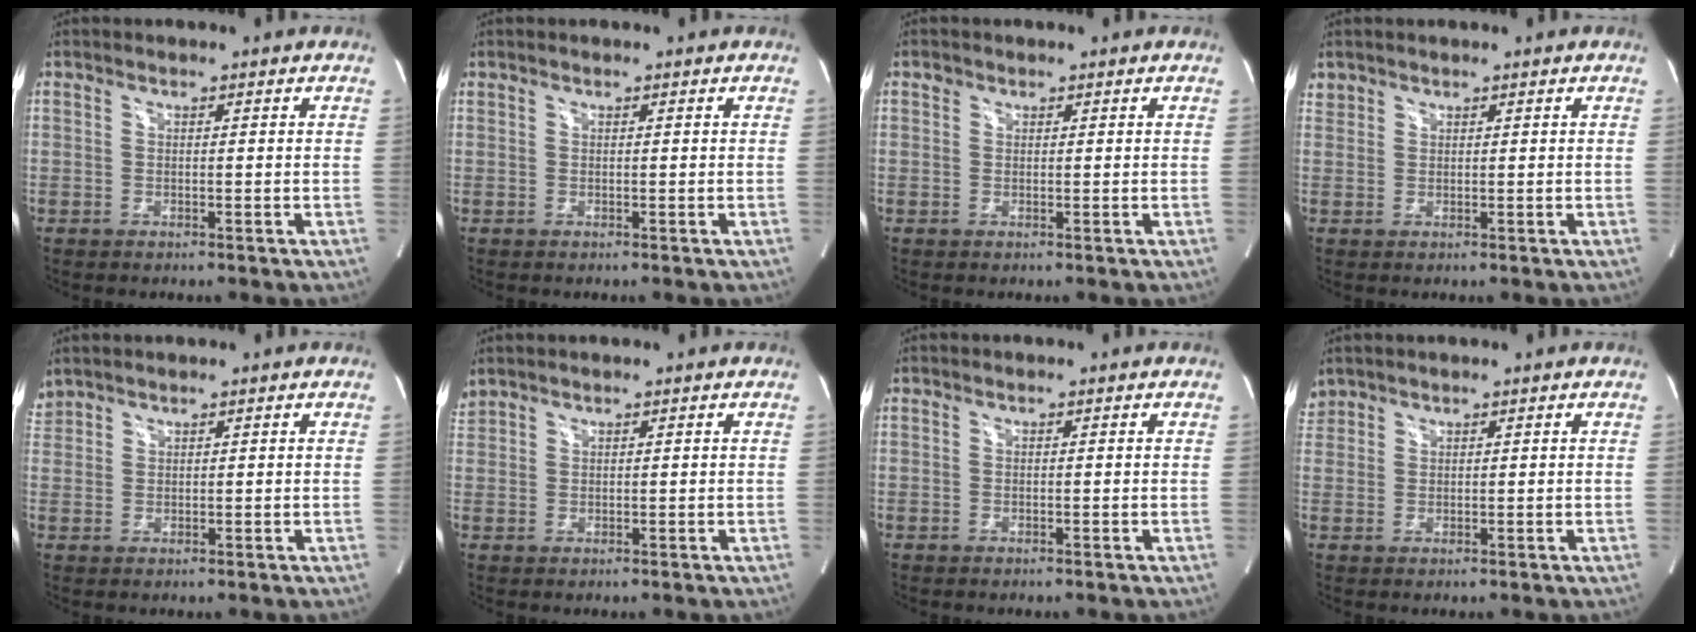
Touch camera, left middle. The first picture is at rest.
{"total": 0.0}
{"total": 0.8, "force": [0.4, 0.6, 0.1], "torque": [0.004, 0.003, 0.005]}
{"total": 1.3, "force": [1.1, 0.8, -0.1], "torque": [0.006, 0.010, 0.021]}
{"total": 2.4, "force": [2.3, 0.7, 0.1], "torque": [-0.009, 0.019, 0.049]}
{"total": 2.1, "force": [2.0, 0.4, 0.3], "torque": [-0.018, 0.022, 0.045]}
{"total": 0.0}
{"total": 2.3, "force": [2.1, 1.1, 0.0], "torque": [-0.003, 0.015, 0.044]}